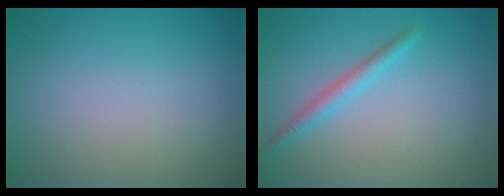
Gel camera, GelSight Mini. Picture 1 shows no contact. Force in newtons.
{"total": 1.9, "press": 1.9, "slide": 0.2}